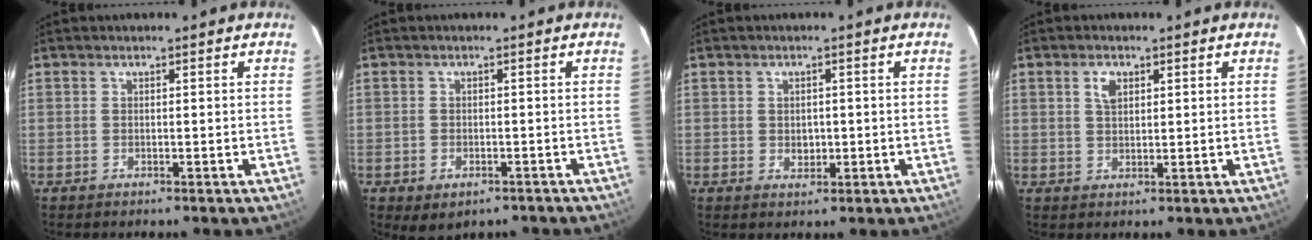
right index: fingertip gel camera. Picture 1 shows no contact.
{"total": 4.2, "force": [-2.5, 2.6, 2.2], "torque": [-0.048, -0.013, -0.028]}
{"total": 1.9, "force": [-0.2, 1.6, 0.9], "torque": [-0.013, 0.000, -0.001]}
{"total": 3.0, "force": [1.3, 1.8, 2.0], "torque": [-0.035, 0.007, 0.025]}